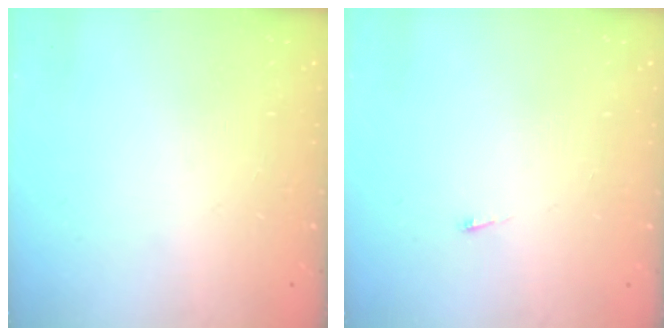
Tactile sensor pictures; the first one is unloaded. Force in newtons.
{"total": 2.6, "press": 2.5, "slide": 0.3}